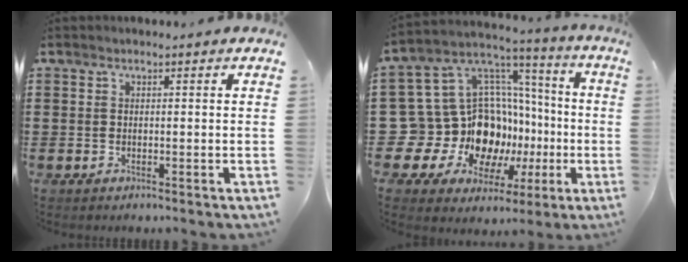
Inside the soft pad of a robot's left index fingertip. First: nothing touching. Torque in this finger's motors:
{"motor_torque": [1.82, 0.32, 0.57, 0.06]}